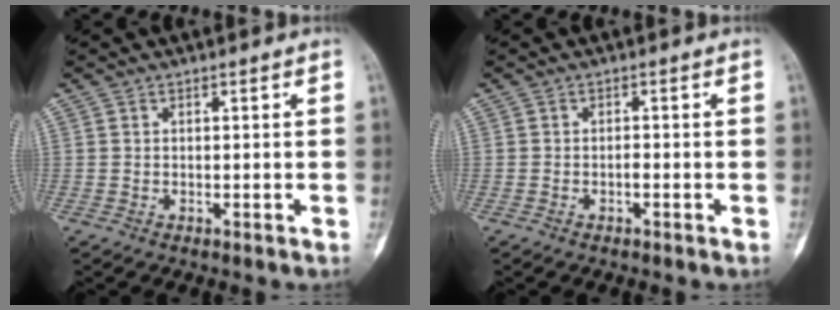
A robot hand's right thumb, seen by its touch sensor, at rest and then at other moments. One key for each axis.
{"total": 0.7, "fx": -0.4, "fy": 0.3, "fz": 0.5, "tx": -0.008, "ty": 0.003, "tz": -0.009}